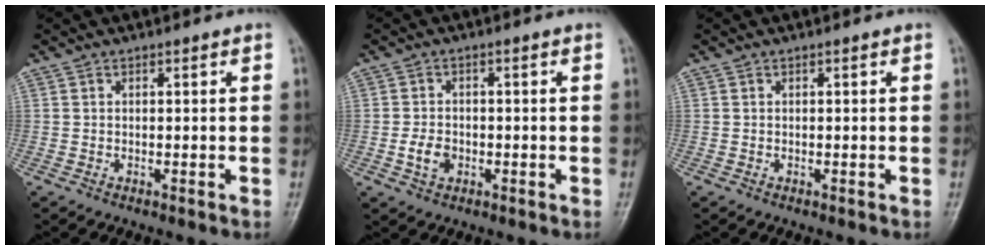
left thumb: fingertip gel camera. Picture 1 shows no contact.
{"total": 3.6, "force": [-1.1, 2.7, 2.1], "torque": [-0.034, 0.007, -0.022]}
{"total": 0.0}